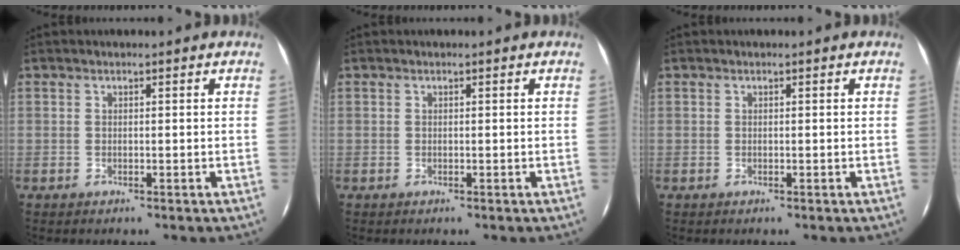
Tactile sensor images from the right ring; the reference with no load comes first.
{"total": 0.0}
{"total": 0.0}